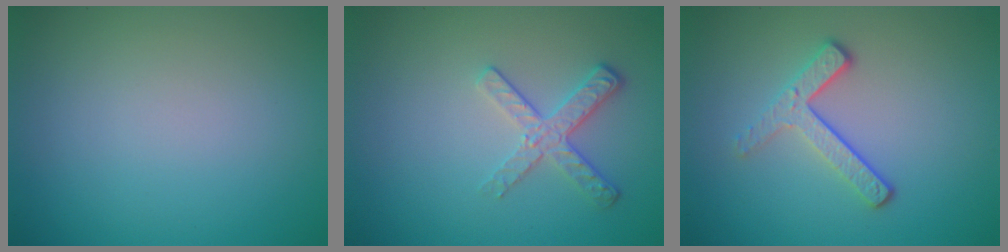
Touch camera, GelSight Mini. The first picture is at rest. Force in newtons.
{"total": 2.6, "press": 2.2, "slide": 1.4}
{"total": 3.0, "press": 2.3, "slide": 2.0}